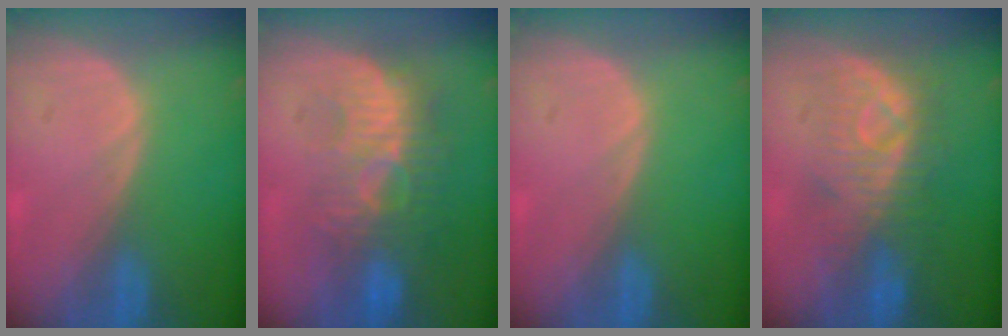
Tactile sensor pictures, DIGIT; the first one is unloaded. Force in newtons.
{"total": 9.4, "press": 8.9, "slide": 2.9}
{"total": 0.0}
{"total": 8.0, "press": 8.0, "slide": 0.6}